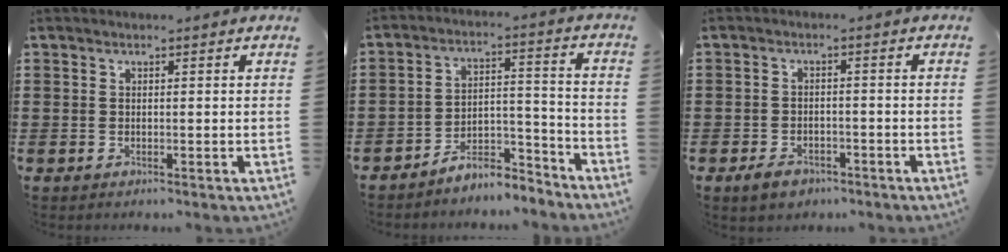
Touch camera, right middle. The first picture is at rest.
{"total": 6.8, "force": [-6.6, 1.1, 1.0], "torque": [-0.011, 0.017, -0.130]}
{"total": 3.0, "force": [-2.4, 1.5, 0.9], "torque": [-0.018, 0.005, -0.049]}